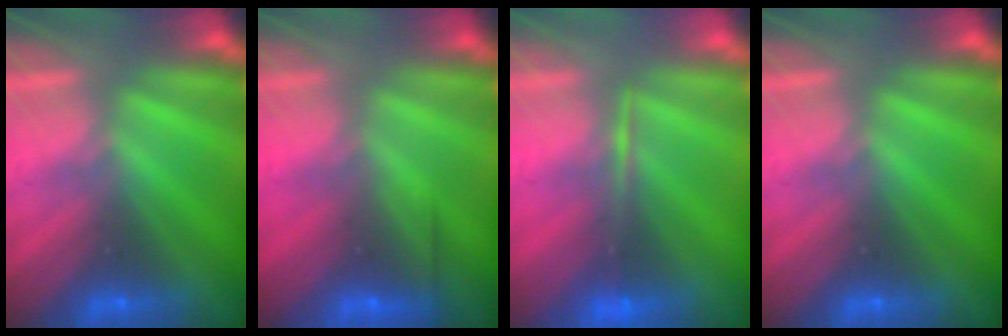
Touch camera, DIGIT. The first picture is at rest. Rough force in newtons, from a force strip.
{"total": 2.6}
{"total": 1.3}
{"total": 0.0}